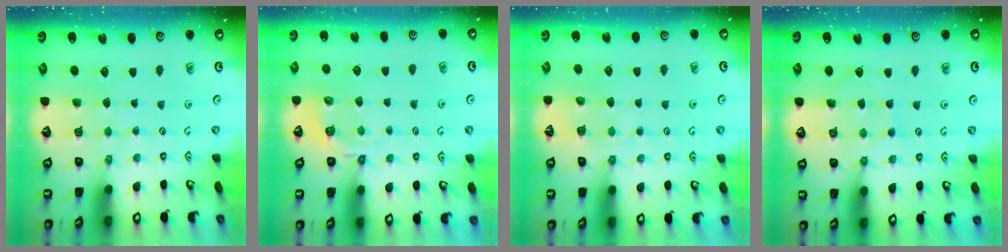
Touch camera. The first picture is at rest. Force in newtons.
{"total": 4.0, "press": 3.4, "slide": 1.9}
{"total": 4.8, "press": 4.8, "slide": 0.7}
{"total": 5.0, "press": 4.9, "slide": 0.6}